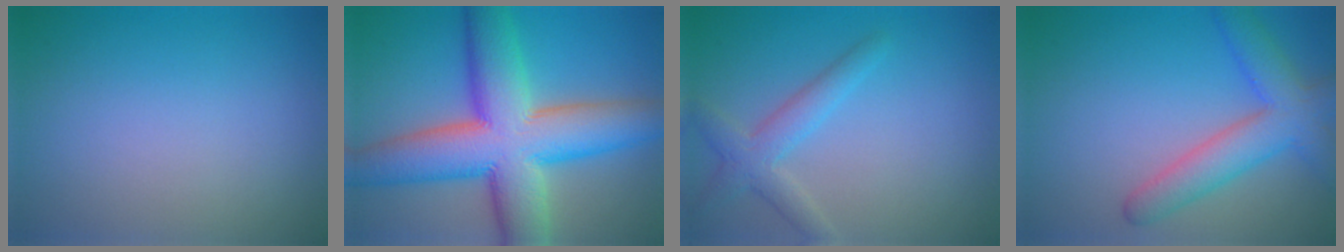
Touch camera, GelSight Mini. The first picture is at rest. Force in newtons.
{"total": 13.3, "press": 13.3, "slide": 0.6}
{"total": 3.0, "press": 3.0, "slide": 0.1}
{"total": 5.4, "press": 5.4, "slide": 0.2}